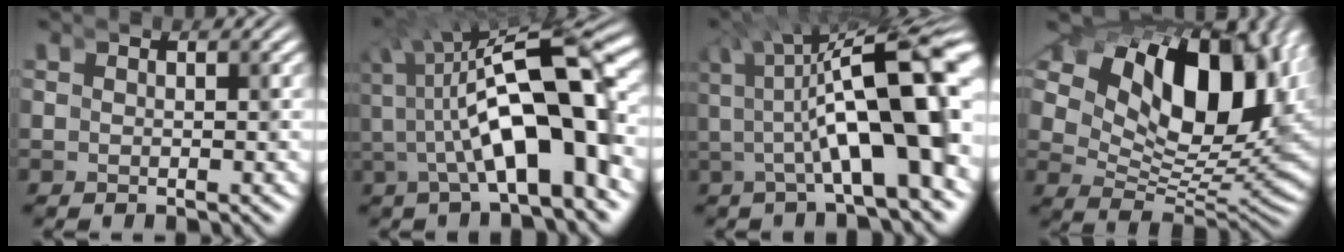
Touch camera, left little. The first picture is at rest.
{"total": 8.5, "force": [-3.4, 3.5, 6.9], "torque": [-0.126, -0.010, -0.054]}
{"total": 9.1, "force": [-1.7, 3.8, 8.1], "torque": [-0.107, 0.005, -0.036]}
{"total": 16.9, "force": [3.8, 10.3, 12.8], "torque": [-0.215, -0.003, 0.046]}